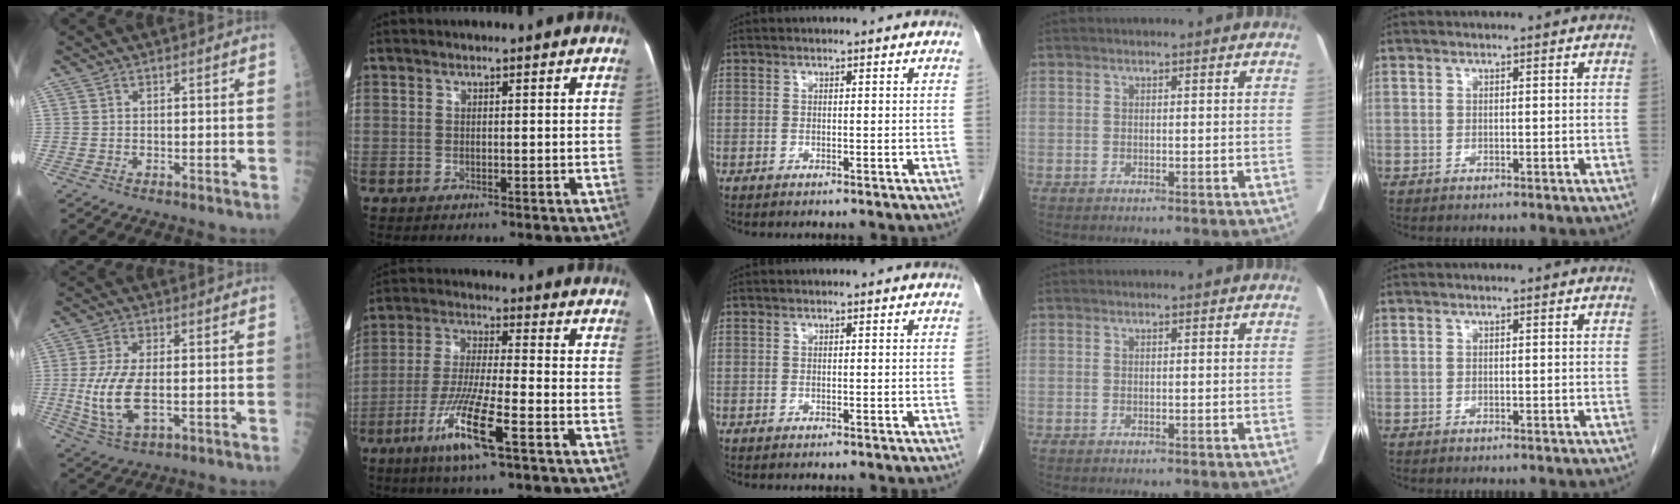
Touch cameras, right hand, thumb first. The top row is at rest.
{"thumb": {"total": 10.9, "force": [-1.3, 5.1, 9.5], "torque": [-0.206, -0.006, -0.018]}, "index": {"total": 11.3, "force": [-5.8, 0.4, 9.6], "torque": [-0.194, -0.019, -0.111]}}